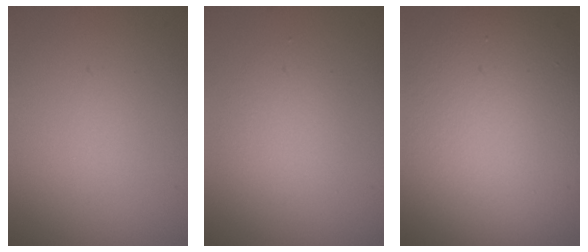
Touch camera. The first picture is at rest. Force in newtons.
{"total": 2.1, "press": 2.1, "slide": 0.2}
{"total": 13.9, "press": 13.9, "slide": 0.7}